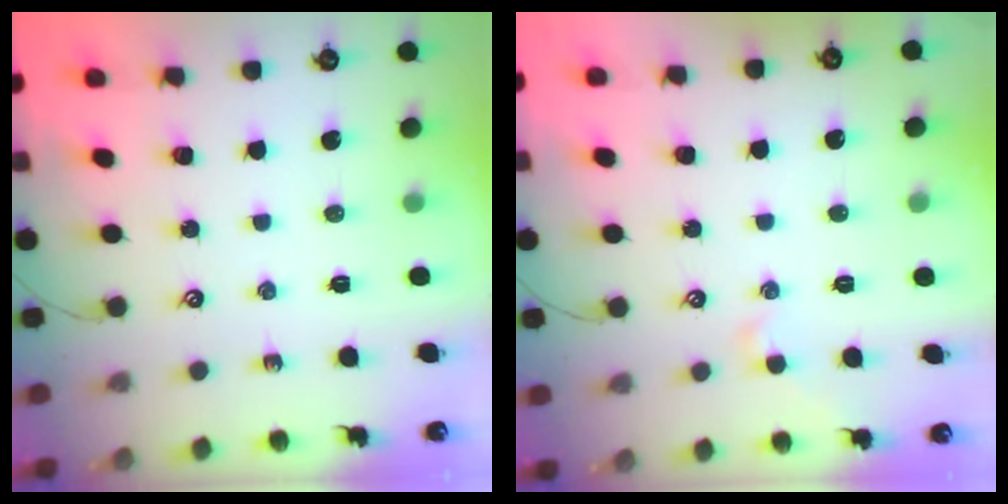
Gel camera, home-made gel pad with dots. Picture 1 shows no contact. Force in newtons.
{"total": 0.6, "press": 0.3, "slide": 0.5}